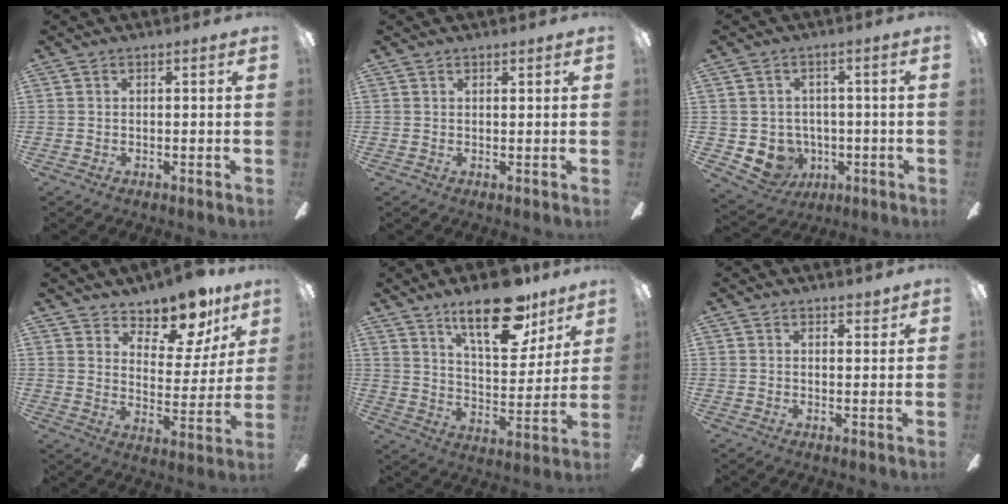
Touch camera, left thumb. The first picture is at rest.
{"total": 1.0, "force": [0.9, 0.3, 0.1], "torque": [0.005, -0.003, 0.015]}
{"total": 7.1, "force": [-1.2, 6.7, 2.0], "torque": [-0.068, 0.004, -0.016]}
{"total": 13.1, "force": [10.9, 5.2, 5.0], "torque": [-0.069, -0.086, 0.194]}
{"total": 20.4, "force": [13.8, 8.6, 12.4], "torque": [-0.182, -0.074, 0.229]}
{"total": 2.5, "force": [2.2, 0.9, 0.8], "torque": [-0.002, -0.011, 0.037]}